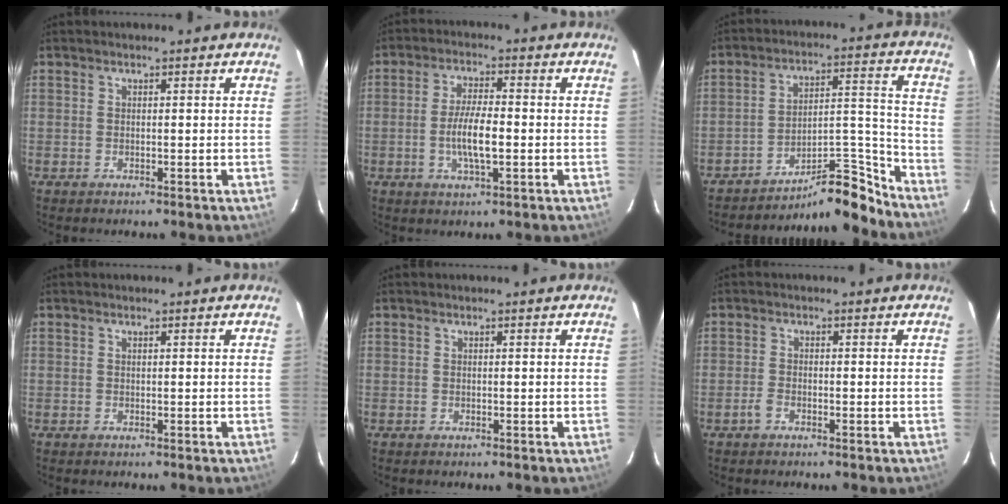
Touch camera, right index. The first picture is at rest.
{"total": 7.0, "force": [-1.4, 1.7, 6.6], "torque": [-0.129, 0.000, -0.027]}
{"total": 14.0, "force": [-13.3, 2.2, 3.9], "torque": [-0.057, 0.047, -0.197]}
{"total": 0.0}
{"total": 0.0}
{"total": 1.7, "force": [-1.1, 0.6, 1.0], "torque": [-0.027, 0.003, -0.025]}